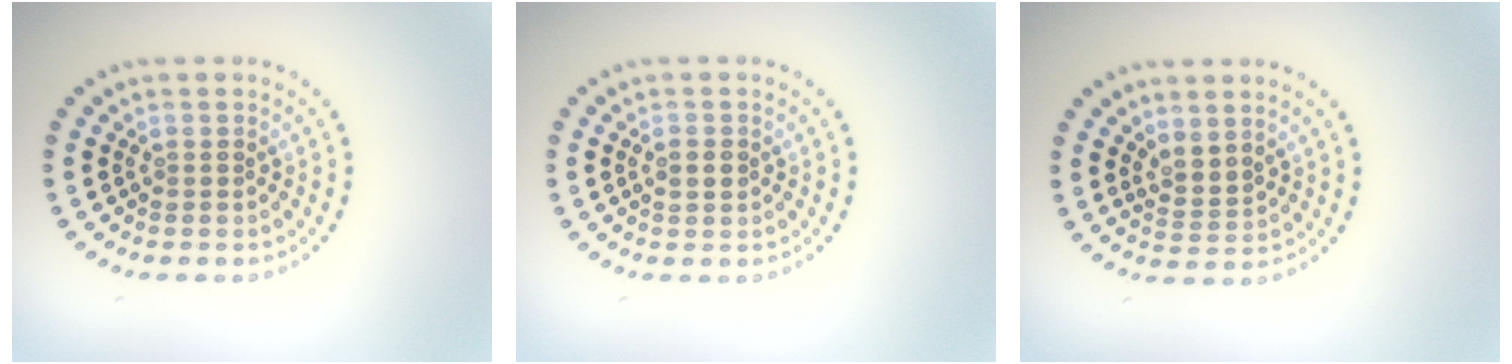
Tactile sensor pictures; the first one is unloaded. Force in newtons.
{"total": 1.2, "press": 1.2, "slide": 0.1}
{"total": 2.0, "press": 1.3, "slide": 1.5}